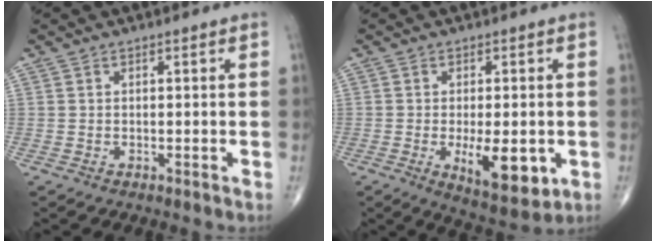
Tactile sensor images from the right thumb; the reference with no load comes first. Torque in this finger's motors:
{"motor_torque": [1.45, 1.58, 0.46, -0.57, 0.29]}